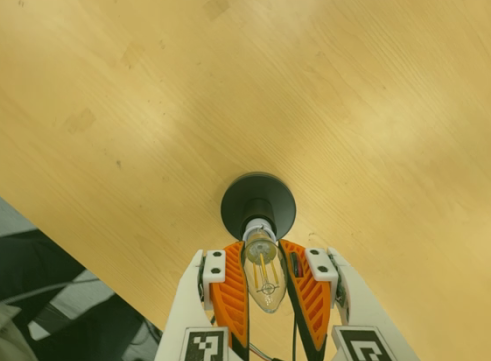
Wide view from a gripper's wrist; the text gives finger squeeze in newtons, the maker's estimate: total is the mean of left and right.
{"total": 19.2, "left": 19.2, "right": 19.3}